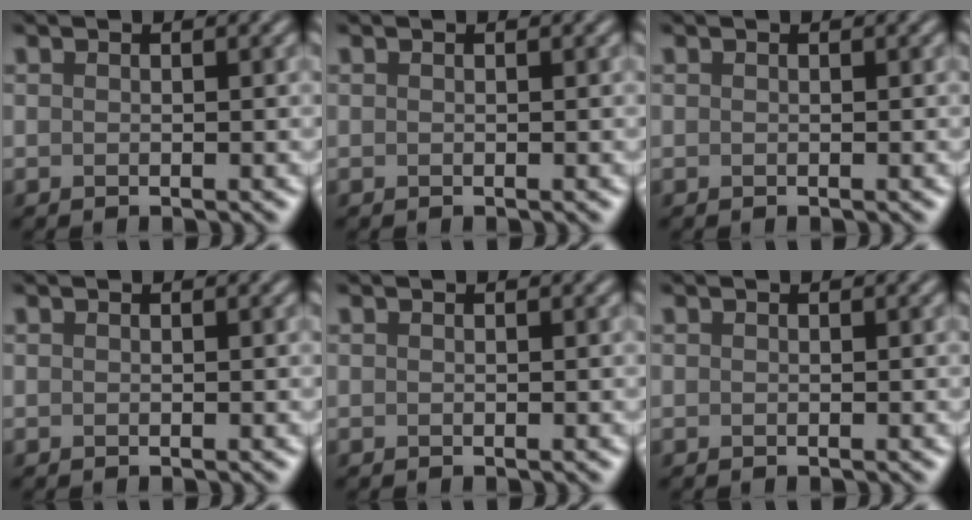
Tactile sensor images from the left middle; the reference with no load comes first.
{"total": 0.0}
{"total": 0.0}
{"total": 0.0}
{"total": 0.0}
{"total": 0.0}